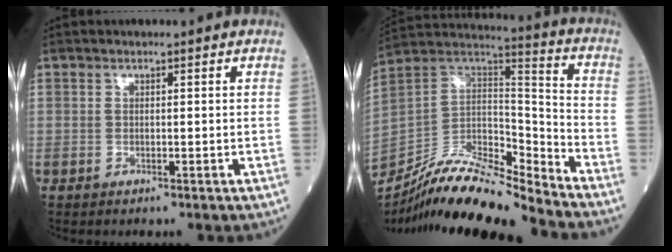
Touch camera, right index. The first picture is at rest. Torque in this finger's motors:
{"motor_torque": [0.01, -0.27, -0.02, -0.06]}